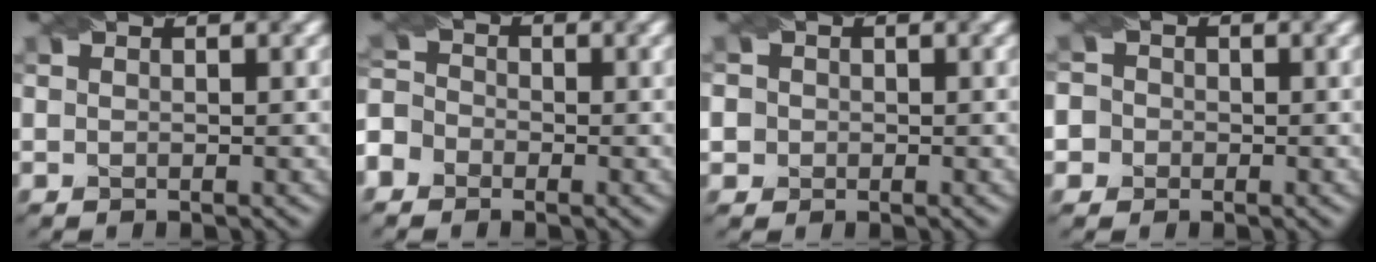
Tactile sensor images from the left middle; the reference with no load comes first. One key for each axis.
{"total": 4.9, "fx": -3.1, "fy": 3.7, "fz": 1.2, "tx": -0.019, "ty": 0.004, "tz": -0.069}
{"total": 3.0, "fx": 0.1, "fy": 2.9, "fz": 0.7, "tx": -0.004, "ty": 0.025, "tz": -0.014}
{"total": 4.7, "fx": -0.8, "fy": 4.5, "fz": 1.1, "tx": -0.020, "ty": 0.028, "tz": -0.043}